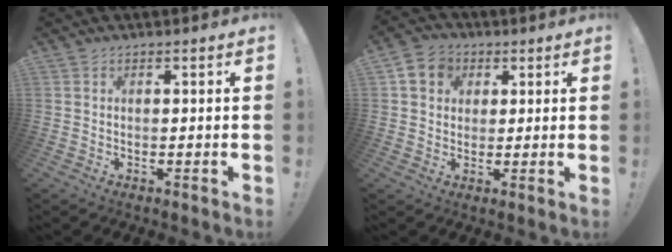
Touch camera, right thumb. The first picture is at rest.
{"total": 7.4, "force": [2.3, 6.6, 2.5], "torque": [-0.034, -0.002, 0.047]}